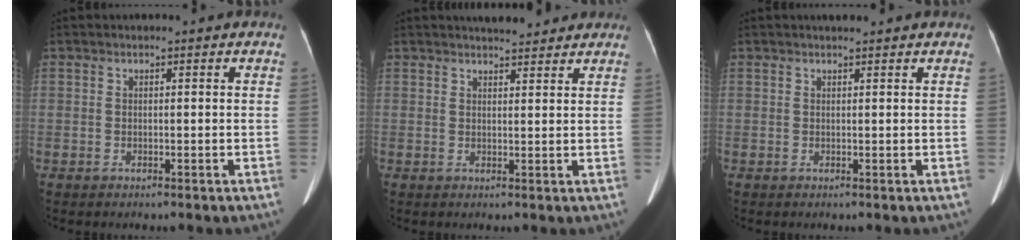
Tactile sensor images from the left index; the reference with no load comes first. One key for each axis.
{"total": 5.7, "fx": 5.2, "fy": 1.2, "fz": 1.9, "tx": -0.027, "ty": 0.015, "tz": 0.067}
{"total": 1.8, "fx": 1.6, "fy": 0.3, "fz": 0.8, "tx": -0.014, "ty": 0.013, "tz": 0.025}